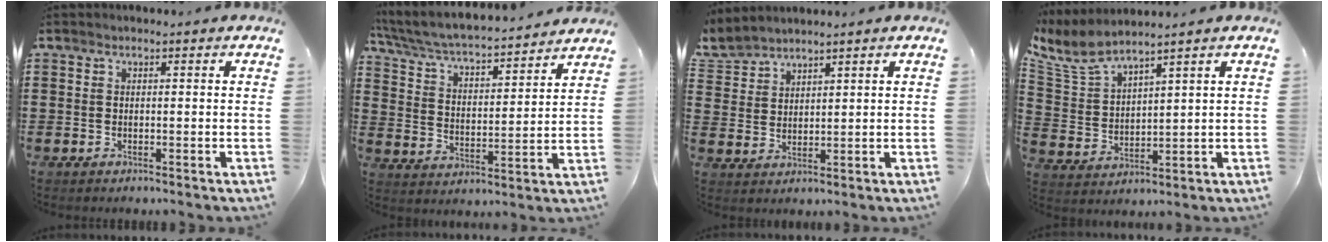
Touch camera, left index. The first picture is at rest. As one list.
[{"total": 5.0, "force": [4.7, 0.2, 1.9], "torque": [-0.058, -0.038, 0.073]}, {"total": 3.0, "force": [2.8, 1.1, -0.3], "torque": [-0.011, -0.009, 0.052]}, {"total": 5.8, "force": [5.1, 1.4, 2.4], "torque": [-0.073, -0.024, 0.090]}]